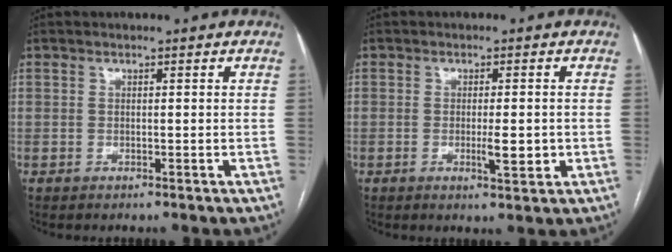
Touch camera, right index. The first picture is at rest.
{"total": 3.9, "force": [-0.8, 0.8, 3.8], "torque": [-0.062, -0.003, -0.008]}